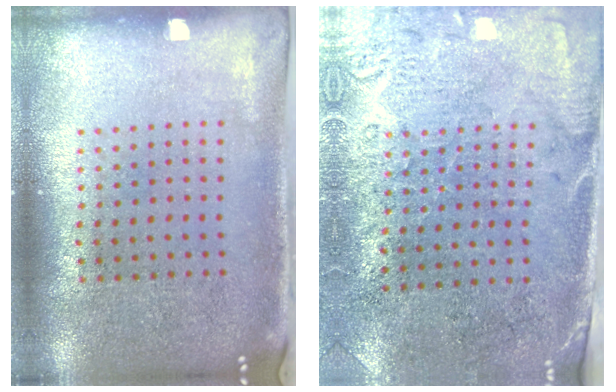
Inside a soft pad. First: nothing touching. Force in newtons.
{"total": 2.7, "press": 2.4, "slide": 1.3}